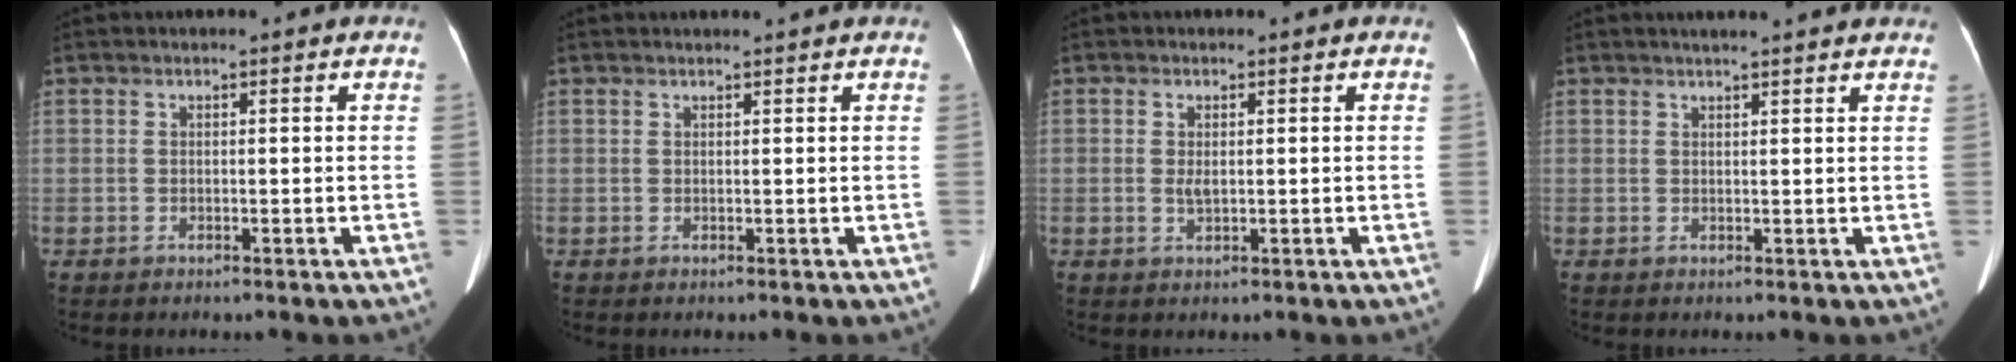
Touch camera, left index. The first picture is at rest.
{"total": 2.1, "force": [2.0, -0.4, 0.6], "torque": [-0.009, 0.012, 0.028]}
{"total": 1.5, "force": [0.3, 0.7, 1.3], "torque": [-0.028, 0.000, 0.012]}
{"total": 7.8, "force": [6.9, 0.5, 3.5], "torque": [-0.047, 0.021, 0.074]}